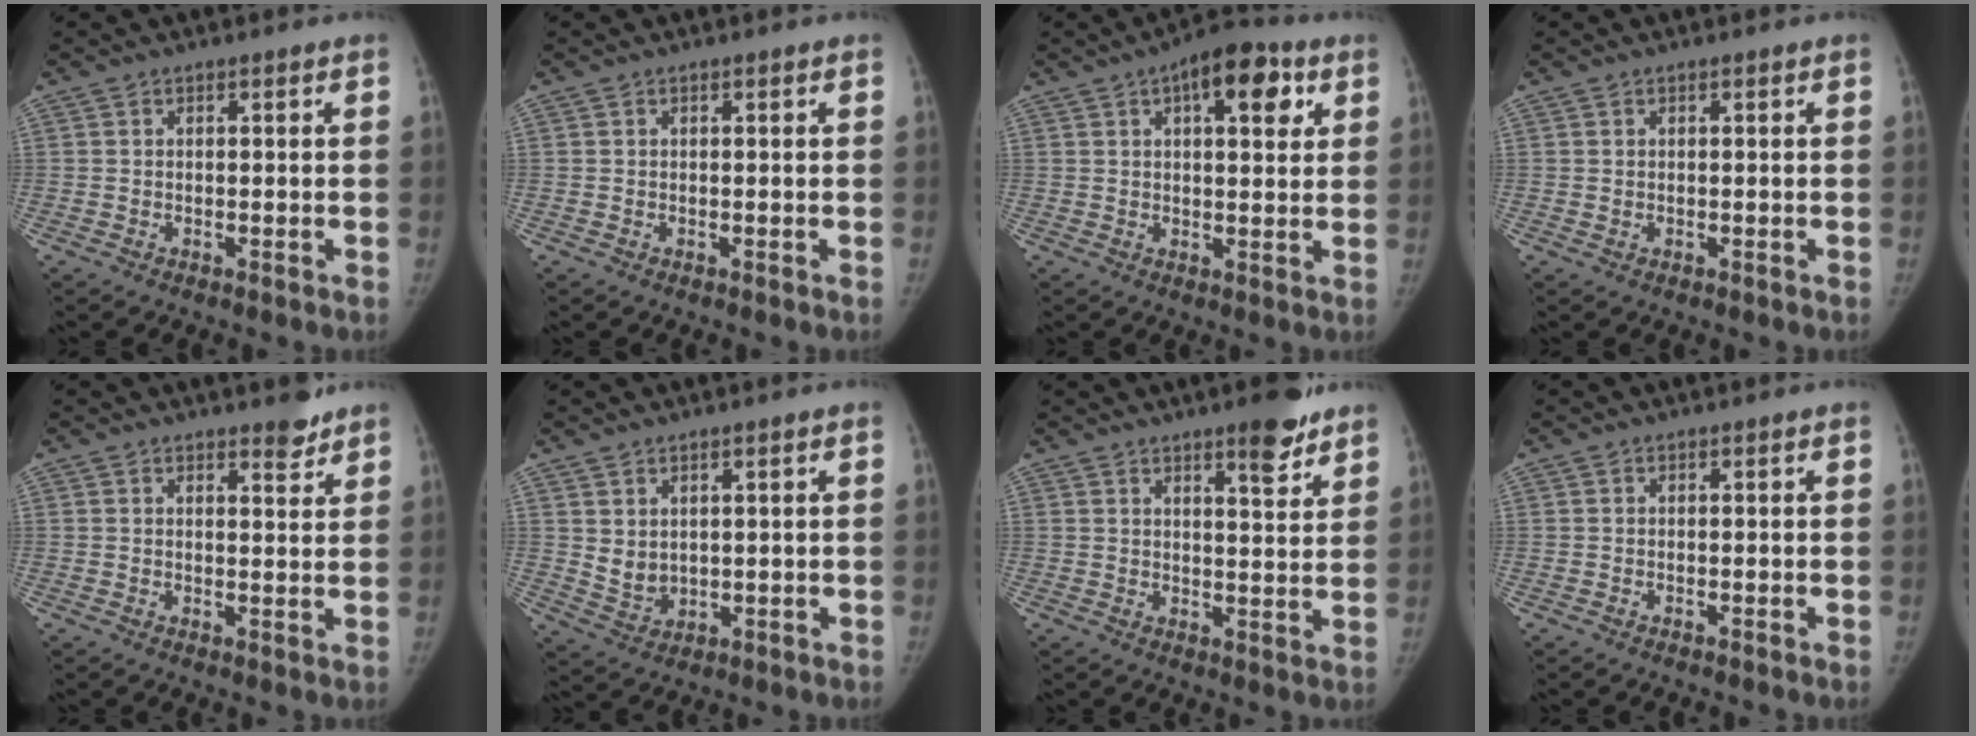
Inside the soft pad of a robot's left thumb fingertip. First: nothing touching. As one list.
[{"total": 0.0}, {"total": 11.5, "force": [4.9, 5.1, 9.1], "torque": [-0.097, 0.000, 0.063]}, {"total": 0.7, "force": [0.3, 0.5, 0.4], "torque": [-0.005, -0.002, 0.006]}, {"total": 3.5, "force": [2.9, 1.2, 1.7], "torque": [-0.009, -0.021, 0.039]}, {"total": 4.4, "force": [1.7, 3.0, 2.7], "torque": [-0.037, -0.021, 0.043]}, {"total": 7.3, "force": [5.1, 1.8, 4.9], "torque": [-0.053, -0.033, 0.070]}, {"total": 0.0}]